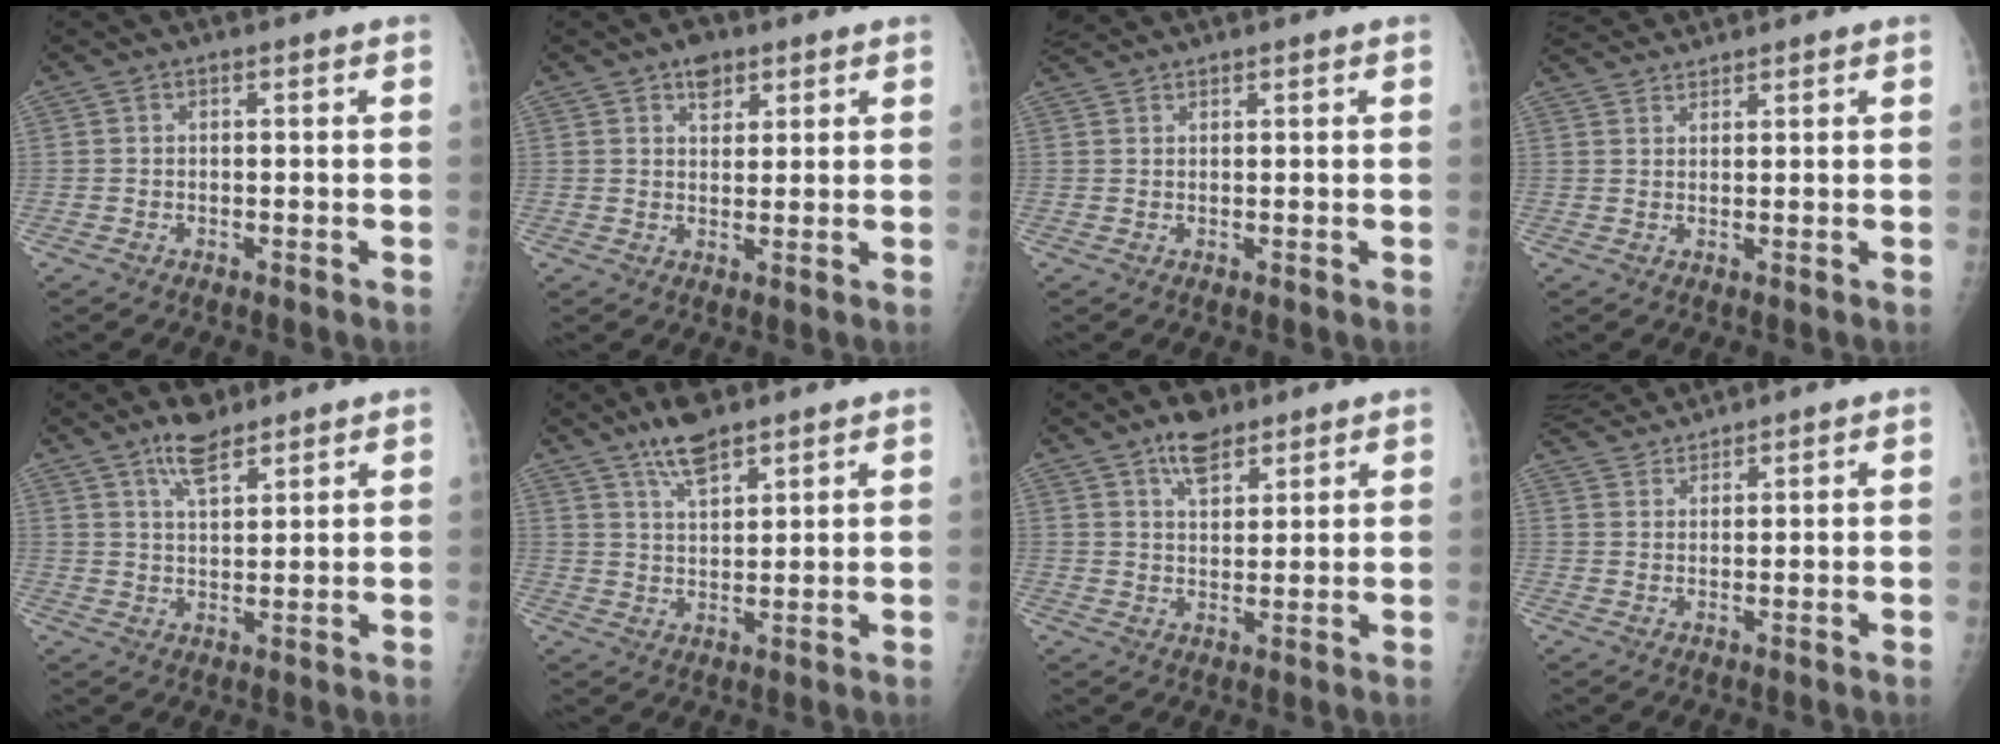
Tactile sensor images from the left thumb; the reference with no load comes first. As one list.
[{"total": 4.1, "force": [2.6, 2.6, 1.9], "torque": [-0.008, -0.013, 0.038]}, {"total": 2.5, "force": [2.5, 0.3, 0.3], "torque": [-0.011, 0.015, 0.053]}, {"total": 4.6, "force": [4.6, 0.7, 0.3], "torque": [-0.001, 0.012, 0.086]}, {"total": 6.4, "force": [4.7, 2.4, 3.6], "torque": [-0.049, -0.028, 0.085]}, {"total": 7.3, "force": [5.4, 2.3, 4.3], "torque": [-0.065, -0.029, 0.100]}, {"total": 6.7, "force": [4.7, 3.3, 3.5], "torque": [-0.037, -0.026, 0.079]}, {"total": 5.3, "force": [5.3, 0.2, 0.3], "torque": [-0.005, 0.007, 0.104]}]